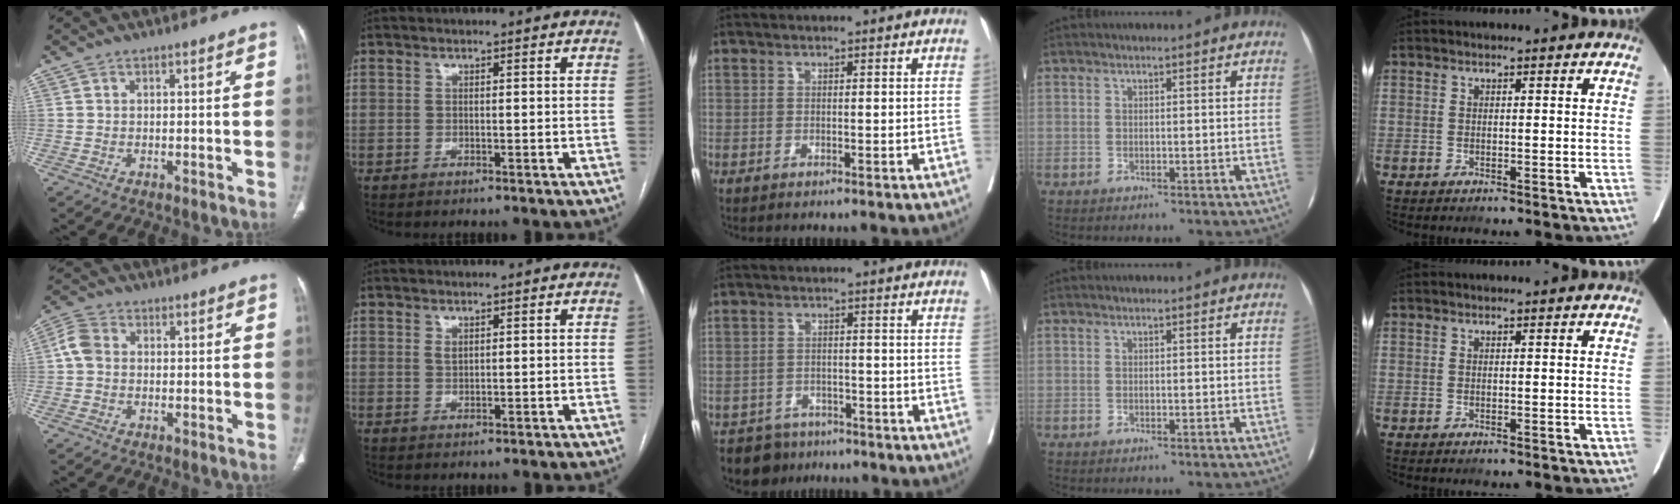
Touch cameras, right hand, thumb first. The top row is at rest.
{"thumb": {"total": 4.4, "force": [0.1, 3.5, 2.6], "torque": [-0.054, 0.015, -0.005]}, "index": {"total": 1.0, "force": [0.5, 0.5, 0.7], "torque": [-0.013, -0.001, 0.013]}, "middle": {"total": 5.6, "force": [-4.7, 3.1, -0.1], "torque": [0.011, 0.005, -0.075]}}